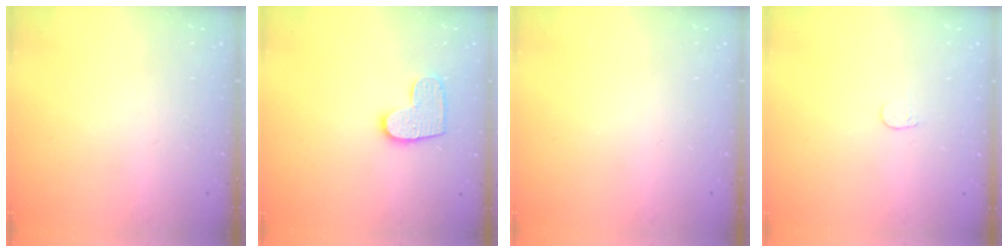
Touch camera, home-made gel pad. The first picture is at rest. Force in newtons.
{"total": 9.9, "press": 9.9, "slide": 0.4}
{"total": 0.0}
{"total": 3.6, "press": 3.6, "slide": 0.3}